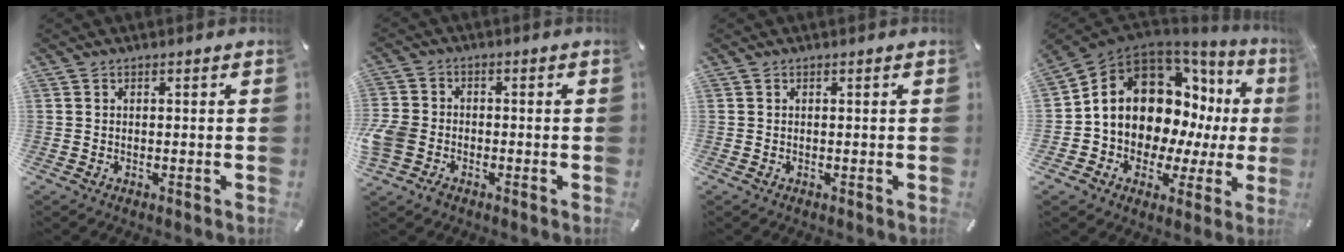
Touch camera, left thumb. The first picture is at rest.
{"total": 5.3, "force": [-2.6, 4.1, 2.2], "torque": [-0.054, 0.012, -0.047]}
{"total": 0.0}
{"total": 15.2, "force": [4.6, 11.2, 9.1], "torque": [-0.169, -0.052, 0.082]}